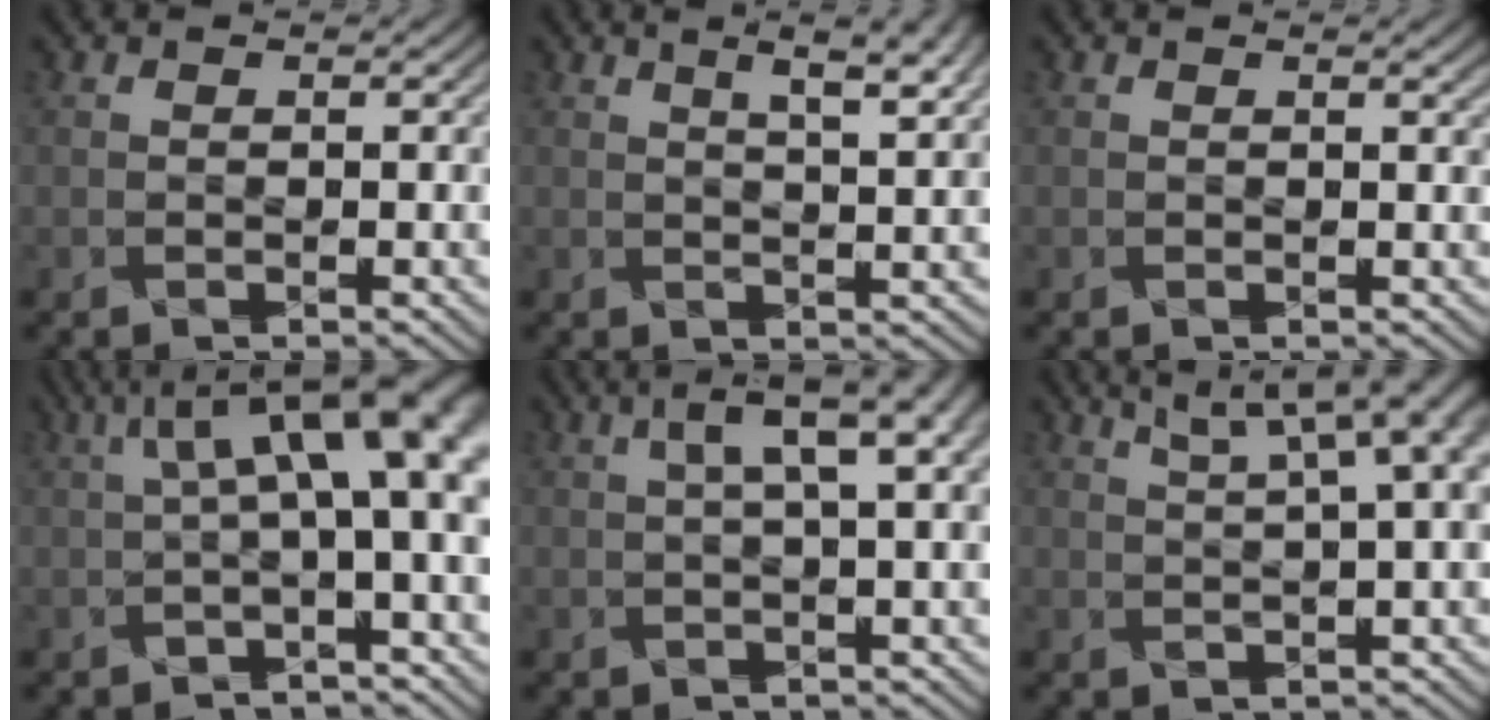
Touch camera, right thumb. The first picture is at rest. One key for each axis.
{"total": 7.1, "fx": 4.0, "fy": 2.0, "fz": 5.5, "tx": -0.057, "ty": 0.028, "tz": 0.043}
{"total": 0.8, "fx": 0.6, "fy": 0.1, "fz": 0.5, "tx": -0.006, "ty": -0.003, "tz": 0.004}
{"total": 11.0, "fx": 2.3, "fy": 3.4, "fz": 10.2, "tx": -0.148, "ty": 0.019, "tz": 0.046}
{"total": 6.3, "fx": 1.7, "fy": 1.6, "fz": 5.9, "tx": -0.074, "ty": 0.025, "tz": 0.033}
{"total": 12.2, "fx": 5.6, "fy": 4.5, "fz": 9.8, "tx": -0.108, "ty": 0.055, "tz": 0.061}